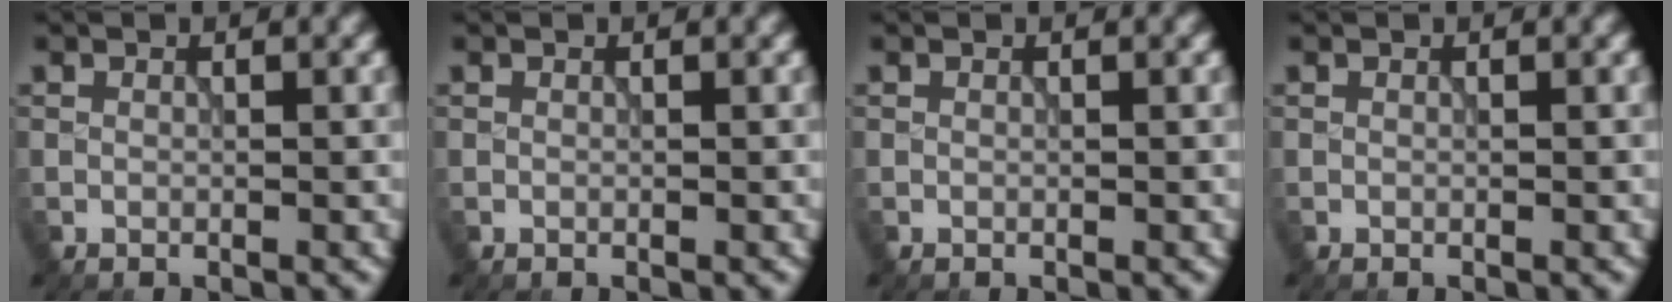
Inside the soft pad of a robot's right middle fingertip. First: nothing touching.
{"total": 0.0}
{"total": 0.0}
{"total": 0.0}